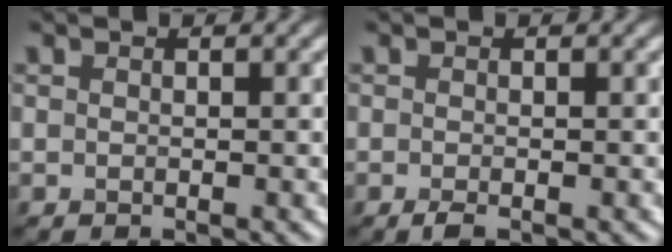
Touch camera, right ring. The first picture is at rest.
{"total": 0.9, "force": [-0.5, 0.2, 0.7], "torque": [-0.015, -0.003, -0.011]}